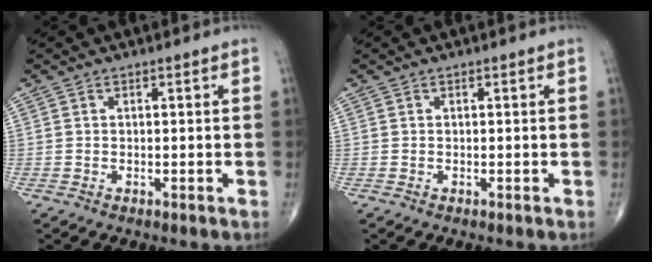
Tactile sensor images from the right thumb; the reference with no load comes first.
{"total": 0.0}